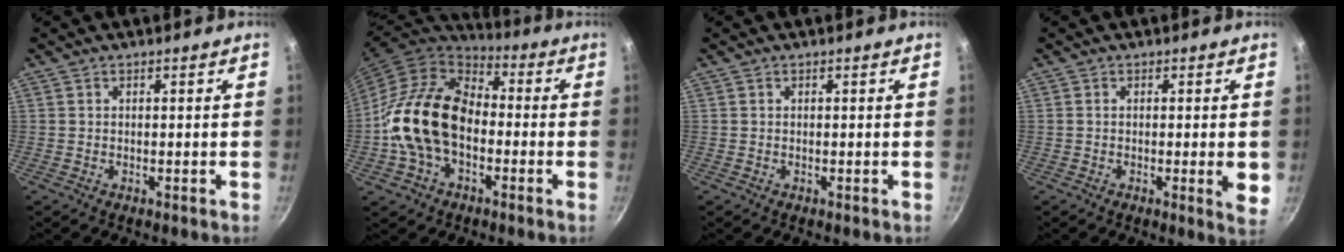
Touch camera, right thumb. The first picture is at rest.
{"total": 17.6, "force": [-2.4, 12.5, 12.2], "torque": [-0.198, 0.040, -0.055]}
{"total": 0.0}
{"total": 4.3, "force": [-0.5, 0.6, 4.2], "torque": [-0.052, -0.012, -0.008]}